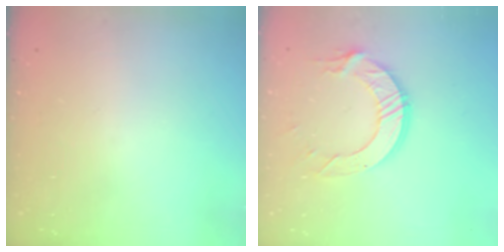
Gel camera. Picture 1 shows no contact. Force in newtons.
{"total": 11.1, "press": 11.0, "slide": 1.1}